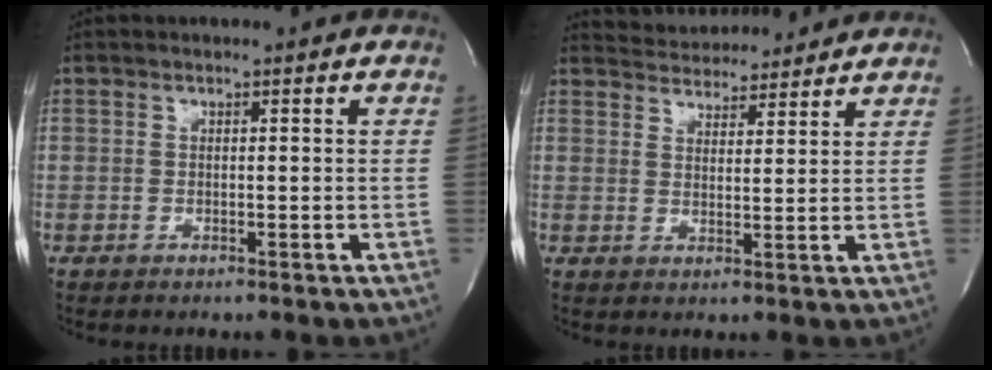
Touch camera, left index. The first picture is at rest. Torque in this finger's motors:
{"motor_torque": [-0.58, -0.39, 0.03, 0.03]}